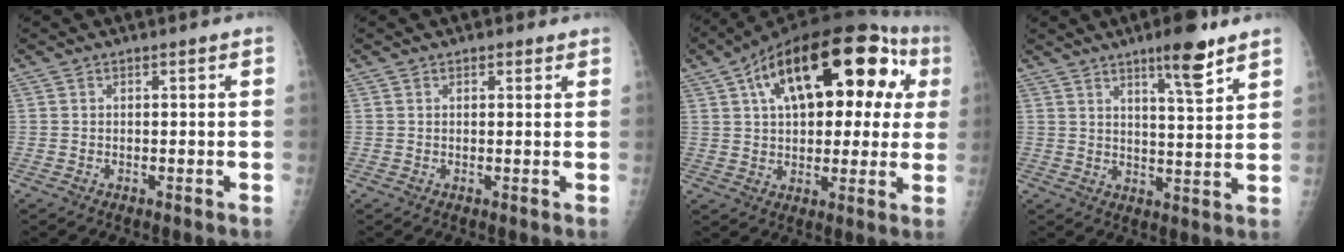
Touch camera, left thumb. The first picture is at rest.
{"total": 1.4, "force": [0.9, 0.9, 0.5], "torque": [0.001, -0.003, 0.007]}
{"total": 24.8, "force": [8.0, 12.2, 20.0], "torque": [-0.270, 0.045, 0.115]}
{"total": 8.7, "force": [5.8, 1.4, 6.3], "torque": [-0.089, -0.038, 0.088]}